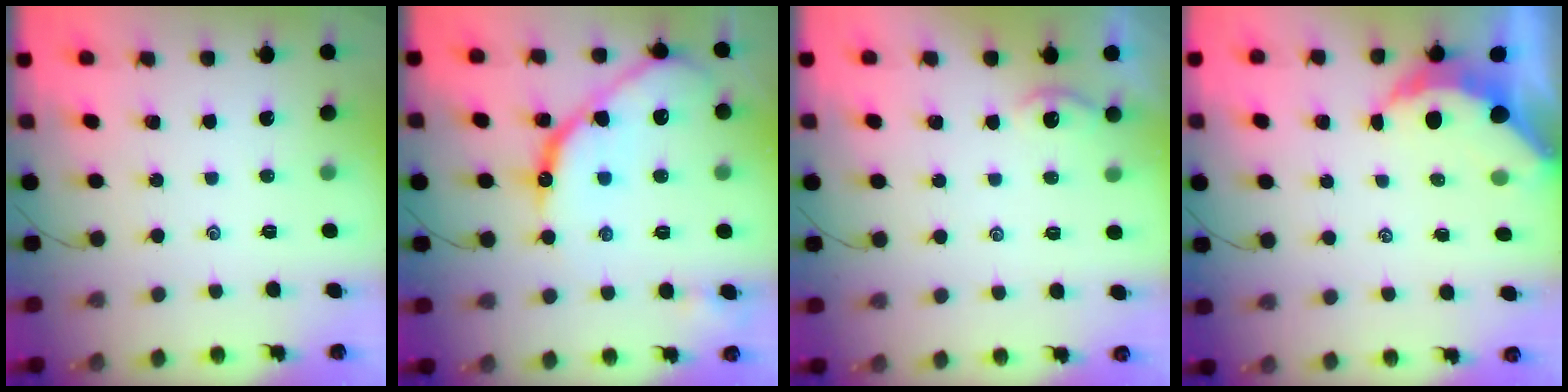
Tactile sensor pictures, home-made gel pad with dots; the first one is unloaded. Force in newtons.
{"total": 15.6, "press": 15.5, "slide": 1.1}
{"total": 2.5, "press": 2.5, "slide": 0.2}
{"total": 5.2, "press": 5.1, "slide": 0.9}